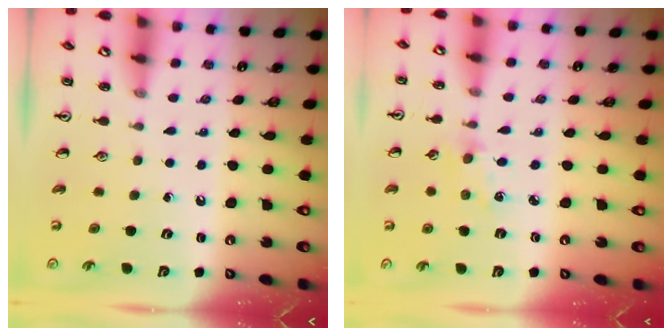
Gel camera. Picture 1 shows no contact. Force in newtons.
{"total": 0.9, "press": 0.9, "slide": 0.2}